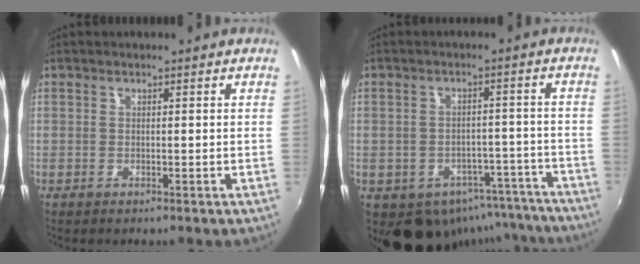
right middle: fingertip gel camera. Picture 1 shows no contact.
{"total": 14.3, "force": [-10.2, 8.8, 4.5], "torque": [-0.088, 0.016, -0.099]}